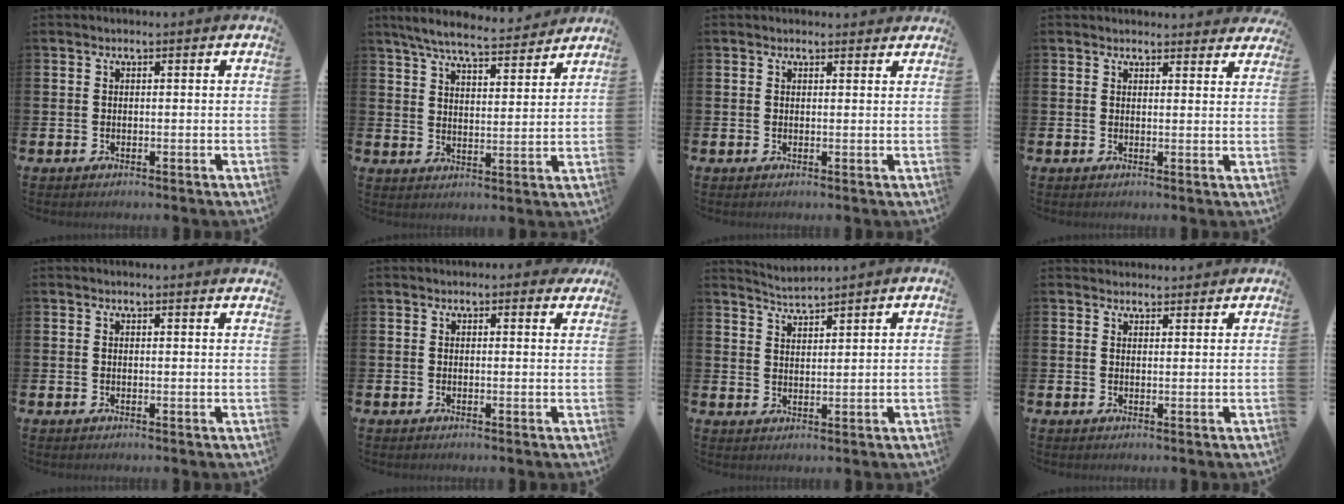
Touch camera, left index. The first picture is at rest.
{"total": 6.7, "force": [6.3, 0.8, 2.1], "torque": [-0.061, -0.040, 0.109]}
{"total": 0.9, "force": [0.8, 0.4, 0.0], "torque": [0.007, 0.001, 0.013]}
{"total": 2.3, "force": [2.2, 0.5, -0.2], "torque": [0.008, -0.014, 0.038]}
{"total": 0.6, "force": [0.6, -0.1, 0.0], "torque": [0.003, -0.002, 0.012]}
{"total": 0.8, "force": [0.7, 0.3, 0.2], "torque": [0.003, 0.001, 0.011]}
{"total": 3.1, "force": [3.0, -0.4, -0.2], "torque": [-0.013, -0.015, 0.056]}
{"total": 2.1, "force": [2.0, 0.6, 0.0], "torque": [0.007, -0.009, 0.035]}